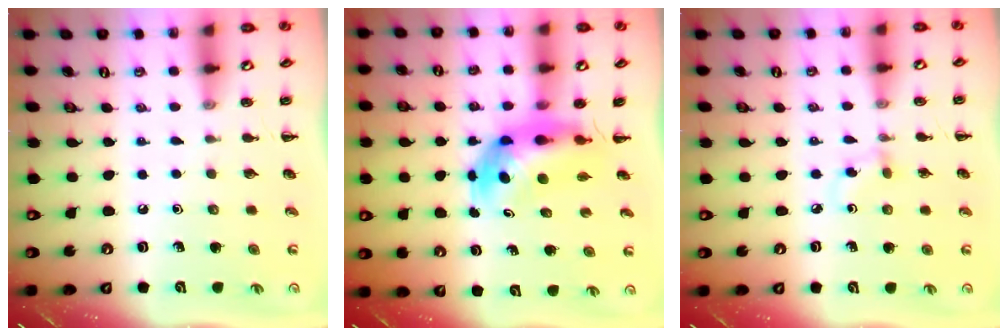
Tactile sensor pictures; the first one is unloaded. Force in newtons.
{"total": 6.4, "press": 6.1, "slide": 1.9}
{"total": 4.4, "press": 4.0, "slide": 1.7}